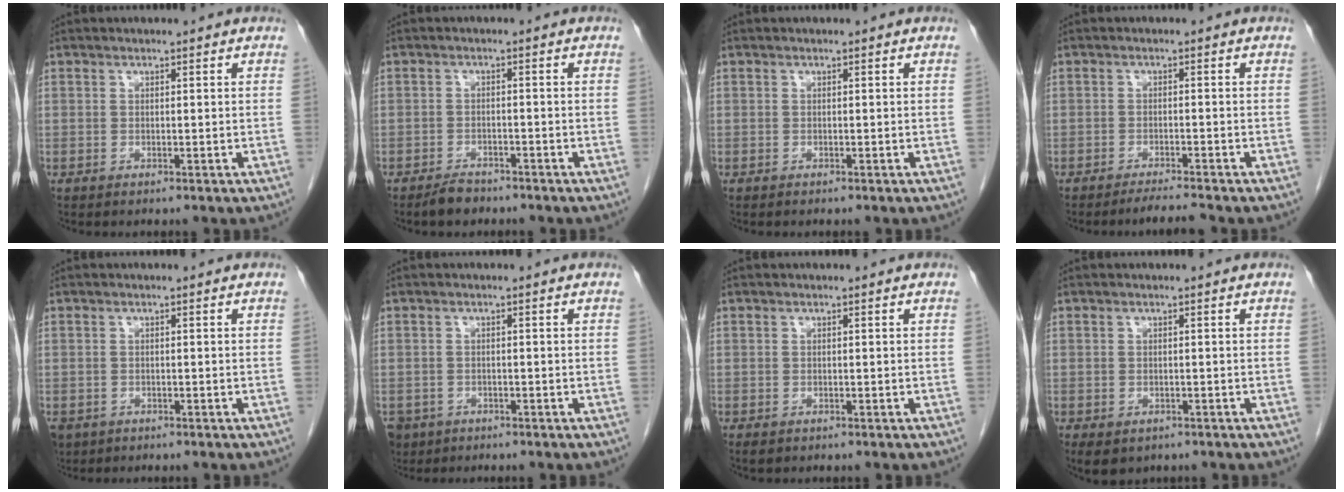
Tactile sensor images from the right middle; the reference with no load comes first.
{"total": 2.7, "force": [-2.3, 1.0, 0.9], "torque": [-0.025, -0.003, -0.036]}
{"total": 0.0}
{"total": 2.8, "force": [-2.6, -0.8, 0.8], "torque": [-0.019, -0.015, -0.043]}
{"total": 4.3, "force": [-2.5, 3.2, 1.3], "torque": [-0.029, -0.003, -0.038]}
{"total": 4.9, "force": [-3.1, 3.7, 1.0], "torque": [-0.023, 0.000, -0.049]}
{"total": 1.0, "force": [-0.6, 0.7, 0.4], "torque": [-0.010, 0.000, -0.003]}
{"total": 4.2, "force": [-2.7, 2.8, 1.7], "torque": [-0.023, -0.003, -0.033]}